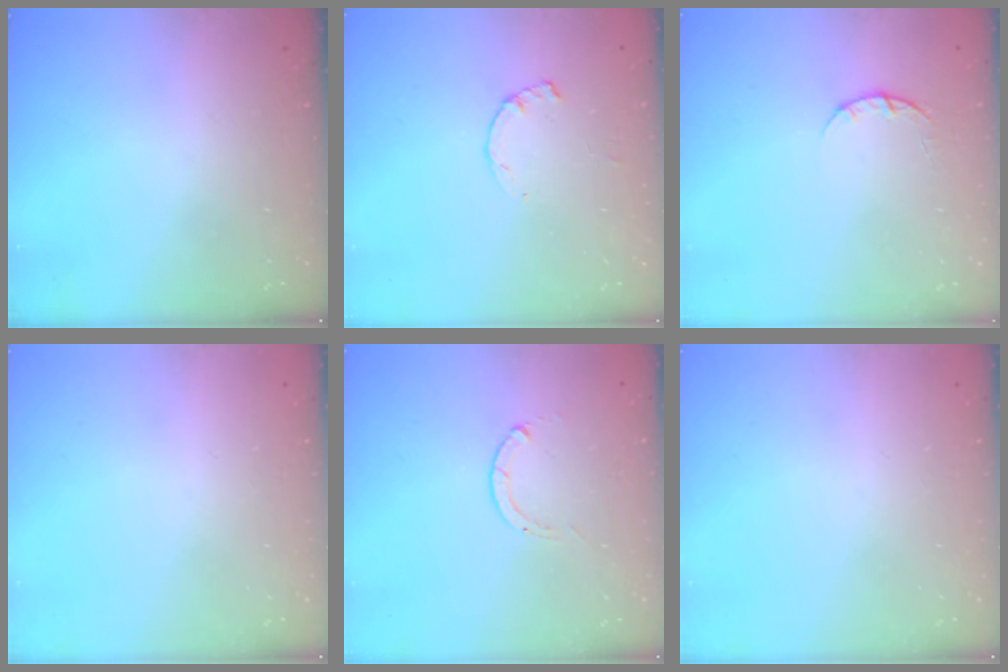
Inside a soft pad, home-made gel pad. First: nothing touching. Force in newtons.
{"total": 1.2, "press": 1.2, "slide": 0.3}
{"total": 2.3, "press": 2.3, "slide": 0.3}
{"total": 0.0}
{"total": 0.0}
{"total": 0.0}